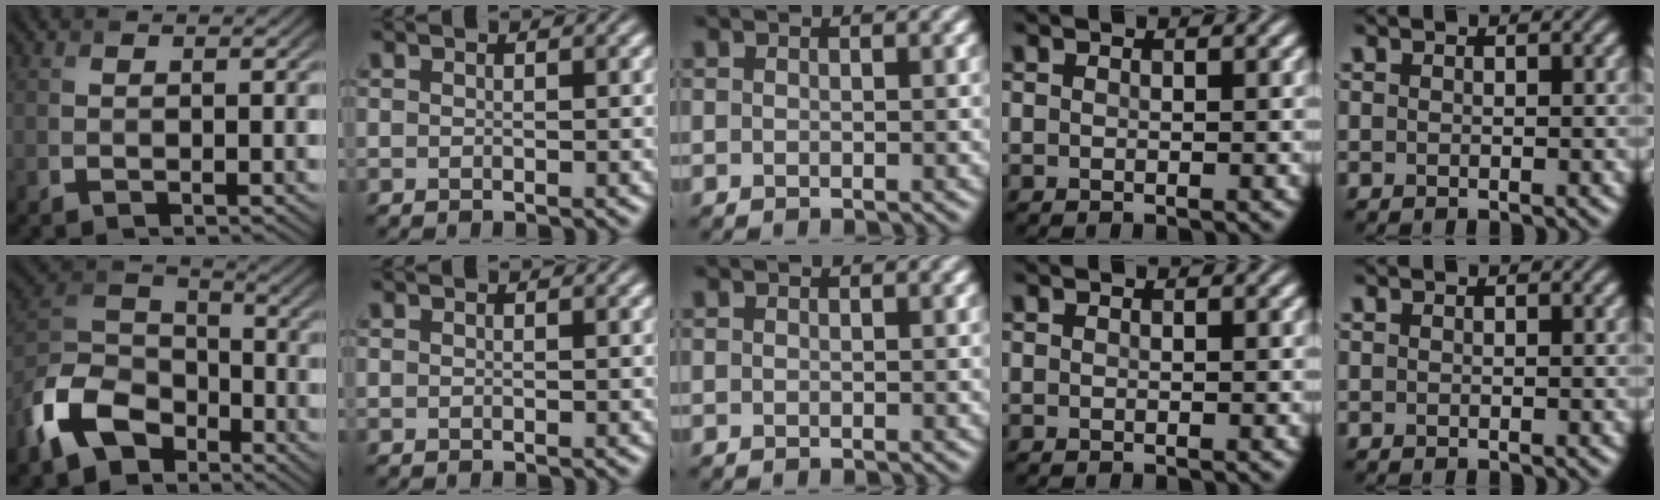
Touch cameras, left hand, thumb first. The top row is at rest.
{"thumb": {"total": 11.2, "force": [-6.6, 6.8, 5.9], "torque": [-0.137, -0.012, -0.155]}}